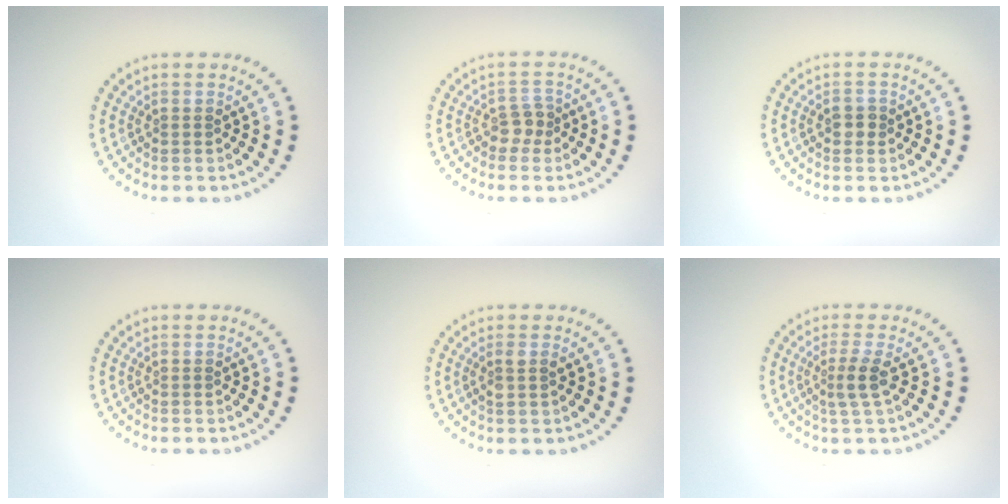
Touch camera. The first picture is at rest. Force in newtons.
{"total": 1.8, "press": 1.4, "slide": 1.0}
{"total": 1.3, "press": 1.3, "slide": 0.2}
{"total": 0.0}
{"total": 1.4, "press": 1.2, "slide": 0.7}
{"total": 1.8, "press": 1.4, "slide": 1.2}